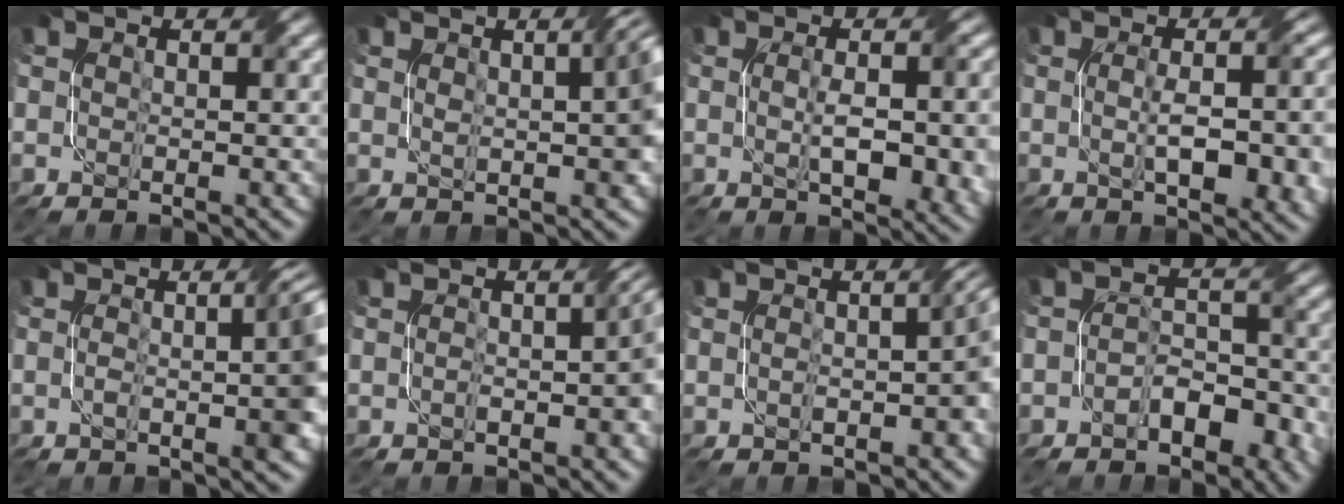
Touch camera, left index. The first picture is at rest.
{"total": 4.6, "force": [0.9, 1.3, 4.3], "torque": [-0.053, 0.012, 0.014]}
{"total": 7.6, "force": [-0.8, 2.5, 7.1], "torque": [-0.107, -0.009, -0.003]}
{"total": 8.3, "force": [-0.9, 2.8, 7.8], "torque": [-0.104, -0.004, -0.007]}
{"total": 7.5, "force": [0.0, 2.7, 7.0], "torque": [-0.063, 0.014, -0.005]}
{"total": 3.3, "force": [-0.6, 0.7, 3.2], "torque": [-0.048, 0.010, -0.010]}
{"total": 4.4, "force": [-0.4, 1.2, 4.2], "torque": [-0.056, 0.005, -0.004]}
{"total": 3.6, "force": [-2.0, 1.9, 2.3], "torque": [-0.035, 0.007, -0.031]}